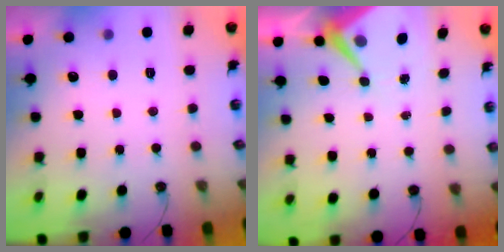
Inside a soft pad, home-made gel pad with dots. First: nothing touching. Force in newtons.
{"total": 6.6, "press": 6.5, "slide": 0.7}